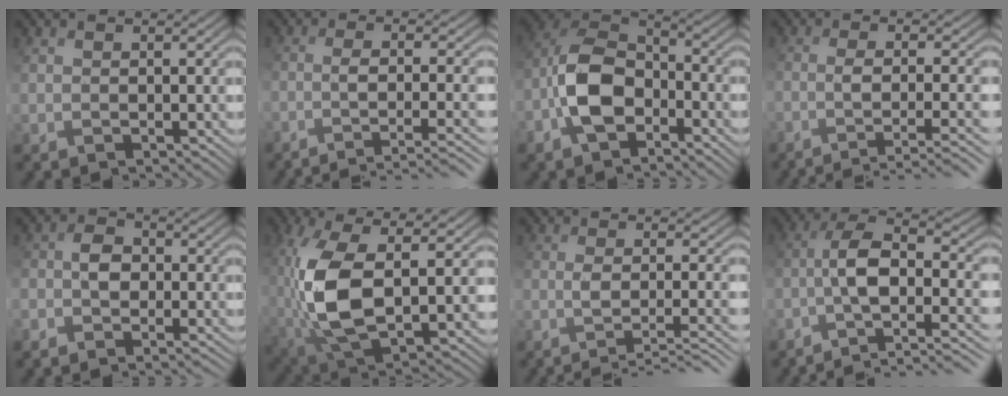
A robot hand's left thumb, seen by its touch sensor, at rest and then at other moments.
{"total": 6.8, "force": [-3.8, 1.6, 5.4], "torque": [-0.082, -0.004, -0.053]}
{"total": 9.5, "force": [-3.8, 5.4, 6.9], "torque": [-0.148, 0.009, -0.091]}
{"total": 6.8, "force": [-3.1, 1.9, 5.7], "torque": [-0.082, -0.009, -0.046]}
{"total": 3.8, "force": [-2.4, 2.1, 2.0], "torque": [-0.041, 0.002, -0.057]}
{"total": 13.6, "force": [0.5, 6.4, 12.0], "torque": [-0.277, -0.017, 0.020]}
{"total": 7.0, "force": [-4.0, 1.8, 5.5], "torque": [-0.082, -0.001, -0.059]}
{"total": 12.0, "force": [-4.8, 4.4, 10.1], "torque": [-0.182, 0.006, -0.079]}